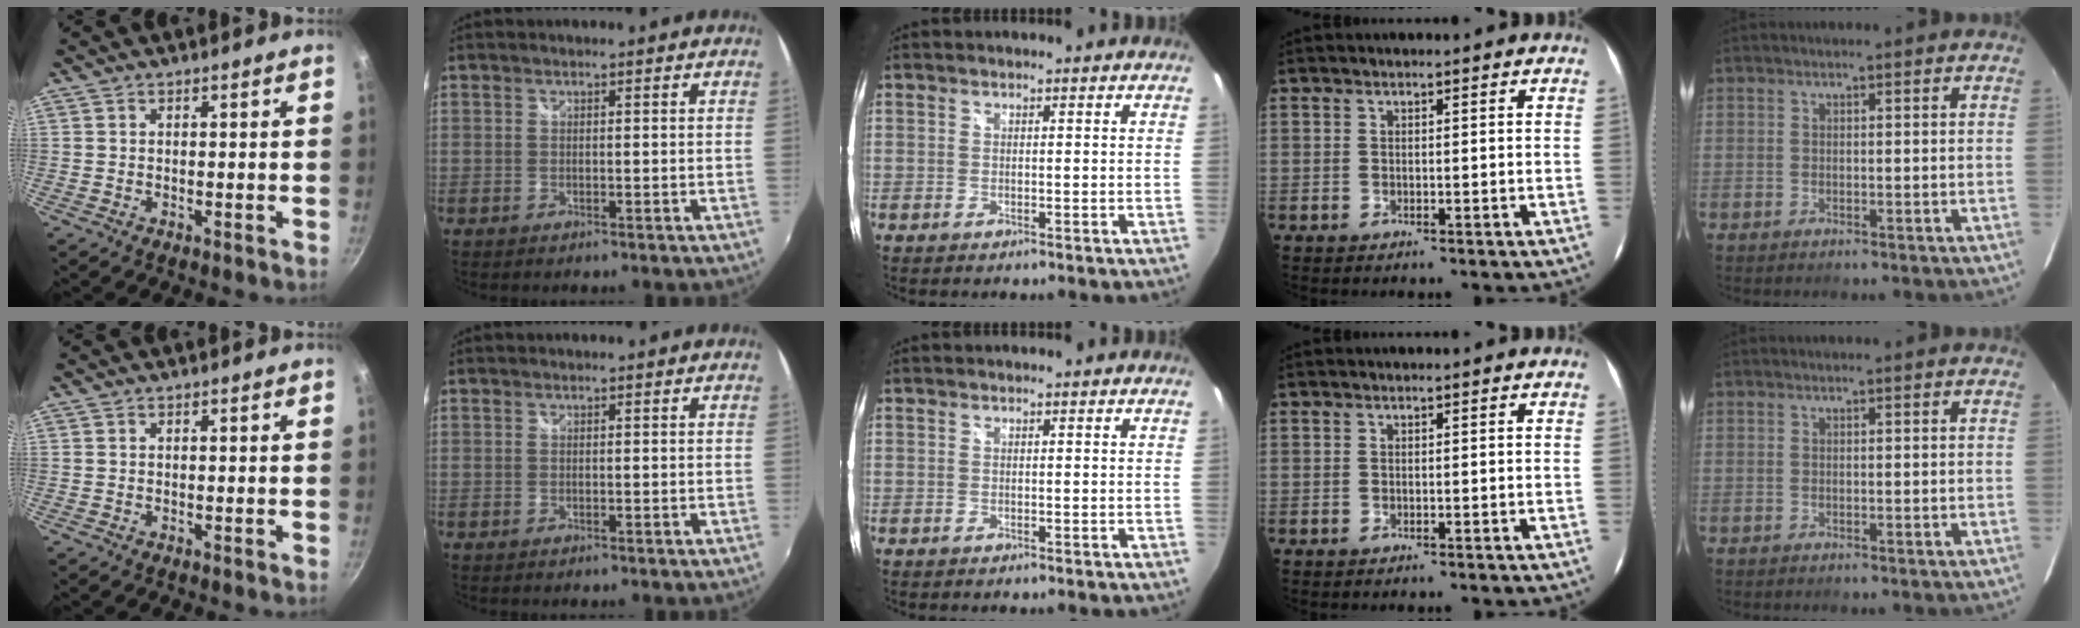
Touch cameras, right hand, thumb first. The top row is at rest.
{}